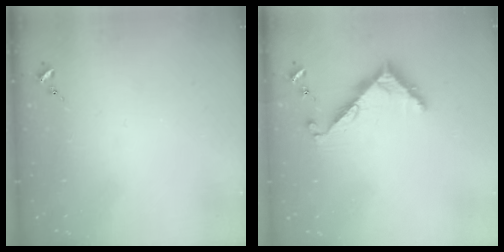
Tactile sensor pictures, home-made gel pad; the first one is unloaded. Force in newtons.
{"total": 7.8, "press": 7.8, "slide": 0.1}